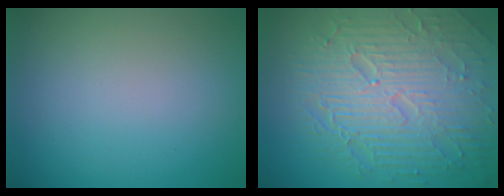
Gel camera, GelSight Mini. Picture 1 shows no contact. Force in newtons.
{"total": 10.2, "press": 6.6, "slide": 7.7}